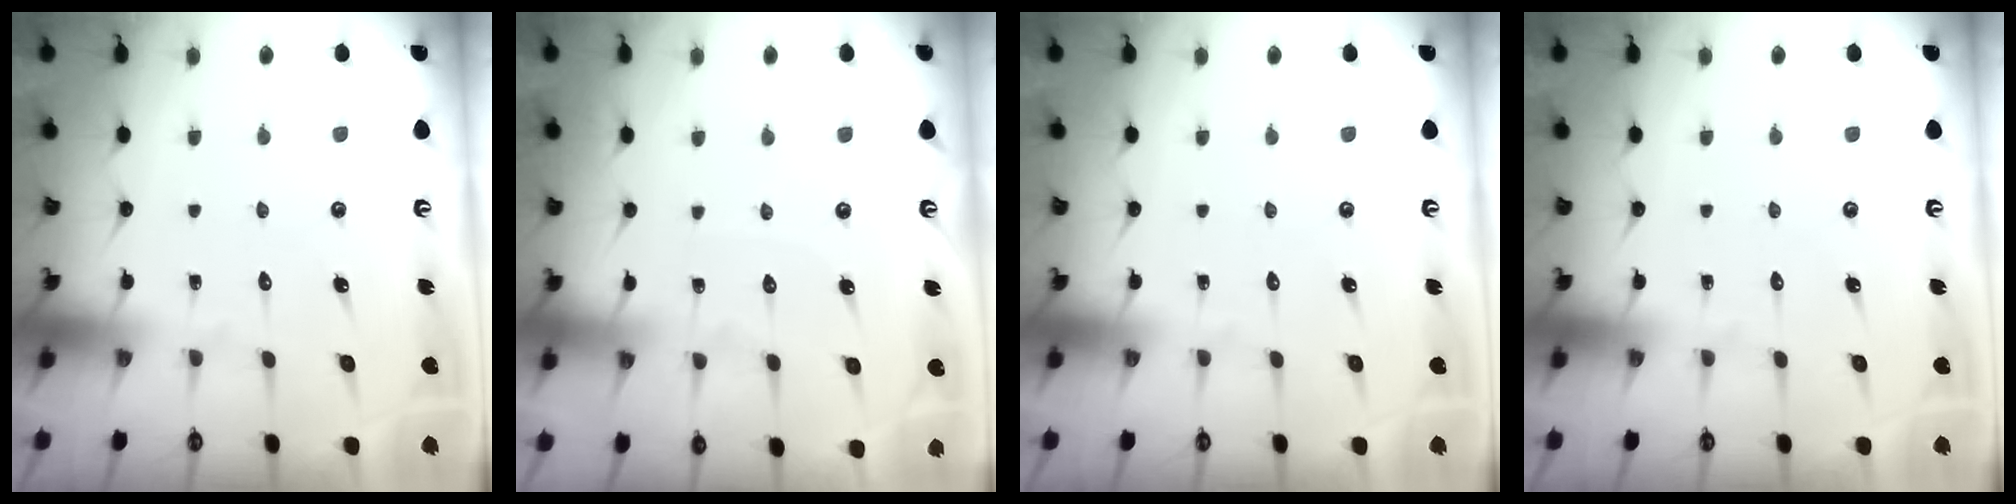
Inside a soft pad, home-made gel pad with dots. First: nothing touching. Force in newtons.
{"total": 5.0, "press": 5.0, "slide": 0.7}
{"total": 0.0}
{"total": 0.0}